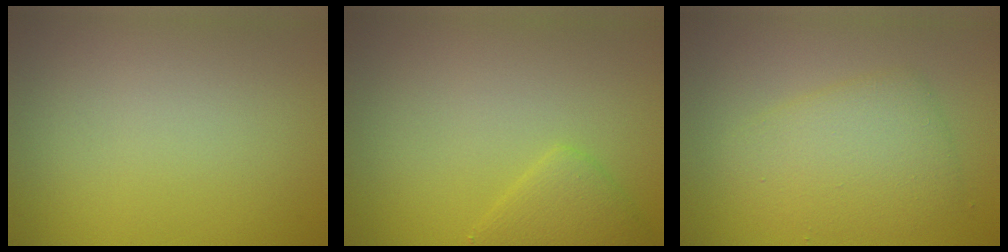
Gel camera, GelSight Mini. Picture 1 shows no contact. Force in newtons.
{"total": 2.2, "press": 2.2, "slide": 0.2}
{"total": 4.2, "press": 4.2, "slide": 0.1}